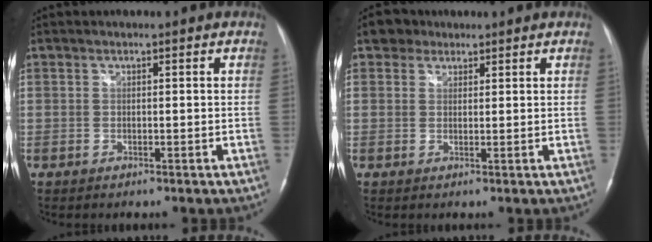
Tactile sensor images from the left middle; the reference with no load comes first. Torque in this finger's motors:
{"motor_torque": [0.17, -0.14, -0.09, 0.01]}